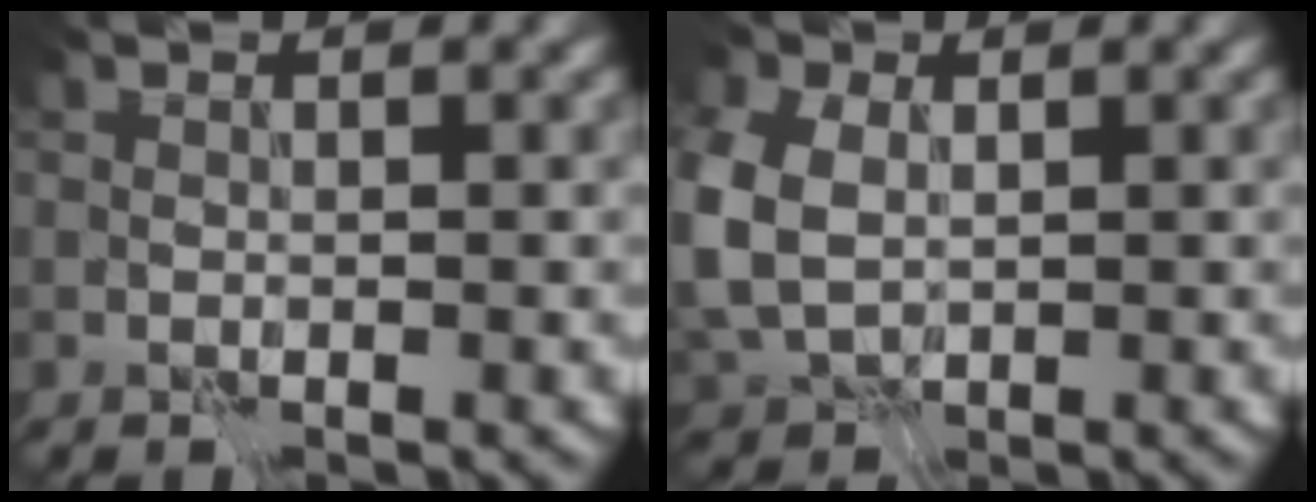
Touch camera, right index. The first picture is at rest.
{"total": 7.6, "force": [0.5, 6.0, 4.7], "torque": [-0.140, -0.005, 0.017]}